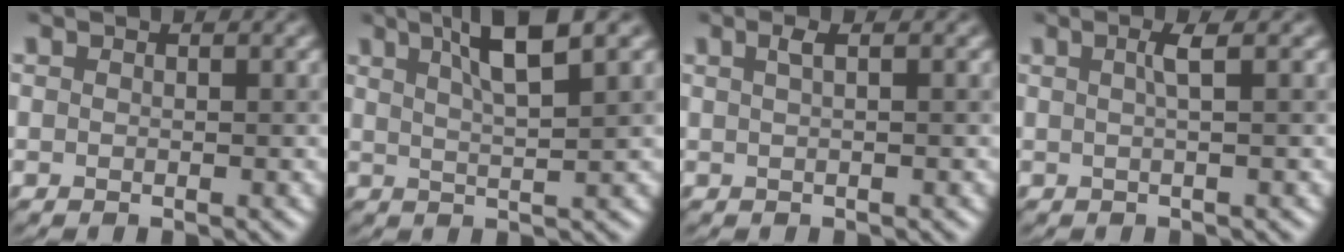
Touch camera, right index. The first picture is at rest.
{"total": 5.3, "force": [2.9, 0.9, 4.4], "torque": [-0.062, 0.015, 0.050]}
{"total": 1.3, "force": [0.4, 0.4, 1.2], "torque": [-0.017, 0.011, 0.008]}
{"total": 1.9, "force": [0.3, 0.3, 1.8], "torque": [-0.030, 0.009, 0.006]}